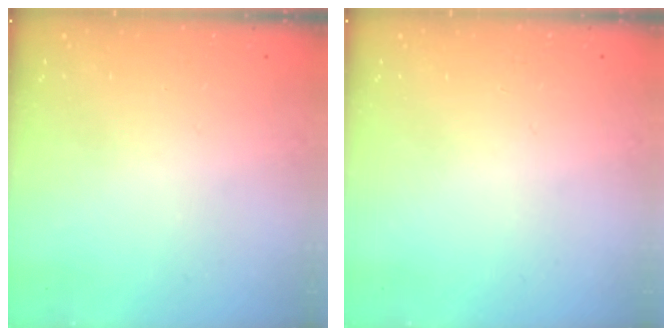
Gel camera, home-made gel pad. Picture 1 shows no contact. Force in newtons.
{"total": 0.0}